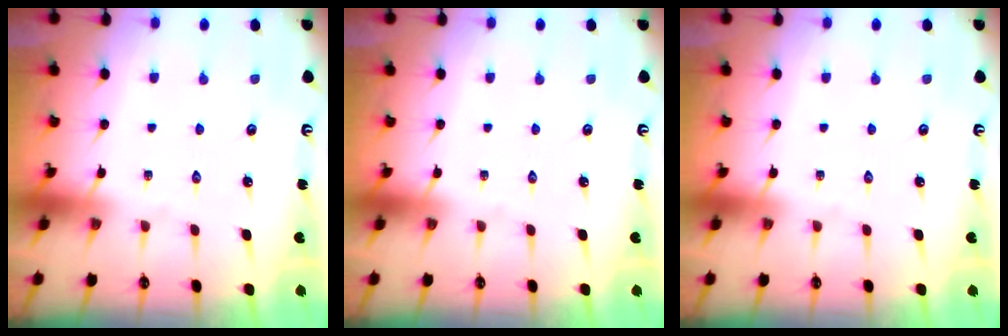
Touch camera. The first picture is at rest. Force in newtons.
{"total": 0.0}
{"total": 0.0}